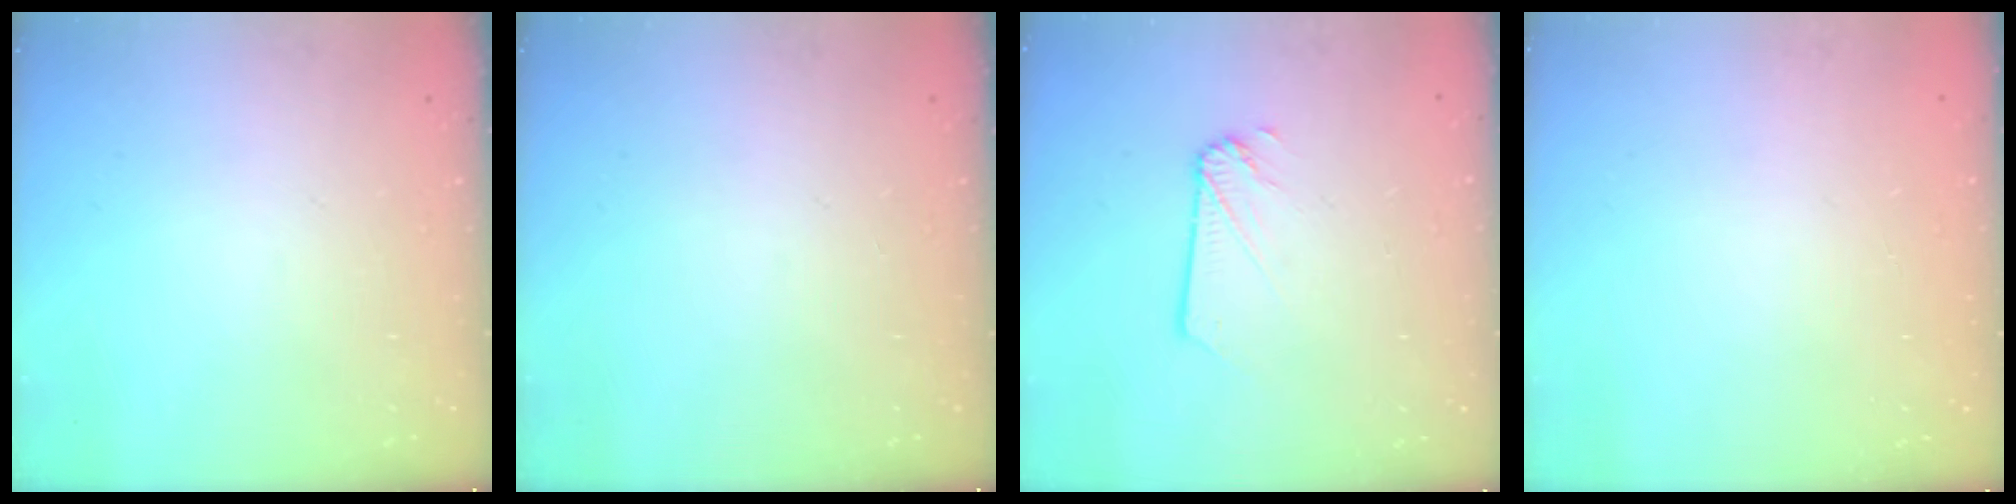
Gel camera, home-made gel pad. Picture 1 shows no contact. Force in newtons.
{"total": 0.0}
{"total": 2.2, "press": 2.2, "slide": 0.0}
{"total": 0.0}